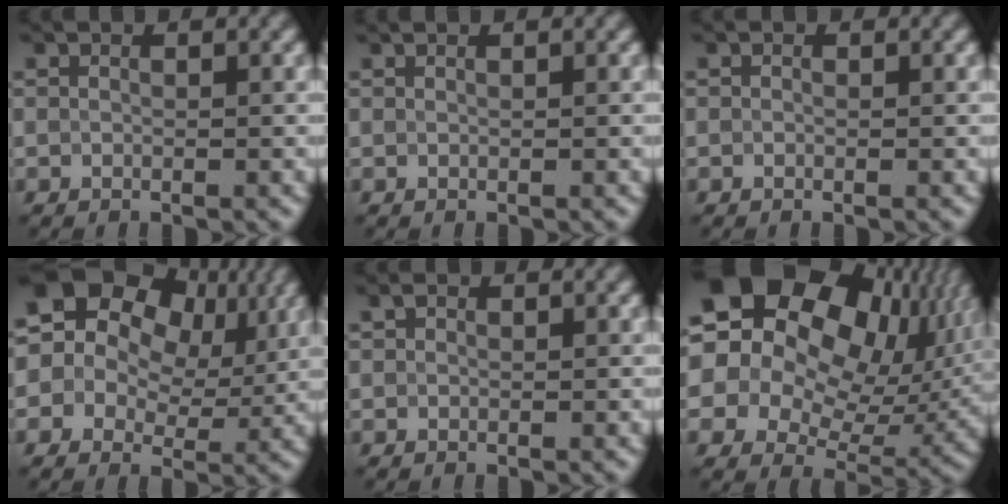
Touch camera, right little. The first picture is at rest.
{"total": 0.0}
{"total": 0.0}
{"total": 14.7, "force": [6.3, 10.9, 7.6], "torque": [-0.158, 0.053, 0.087]}
{"total": 0.8, "force": [0.4, 0.5, 0.3], "torque": [-0.005, 0.003, 0.008]}
{"total": 22.4, "force": [7.8, 16.7, 12.7], "torque": [-0.233, 0.046, 0.116]}